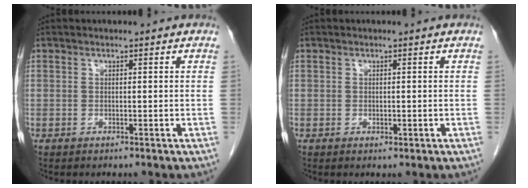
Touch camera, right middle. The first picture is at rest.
{"total": 0.6, "force": [-0.1, 0.4, 0.5], "torque": [-0.006, -0.001, -0.001]}